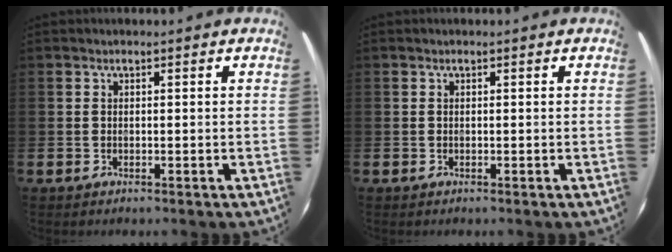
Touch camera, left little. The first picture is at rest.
{"total": 0.0}